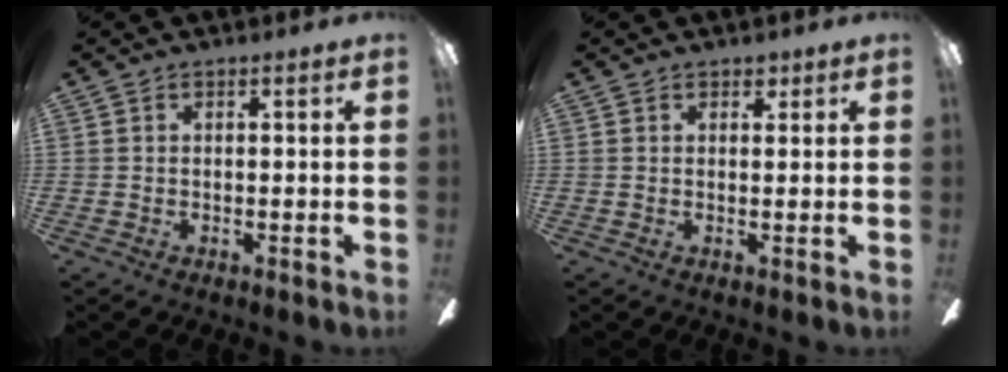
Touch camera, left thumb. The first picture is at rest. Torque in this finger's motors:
{"motor_torque": [0.17, -0.24, 0.27, -0.08, 0.00]}